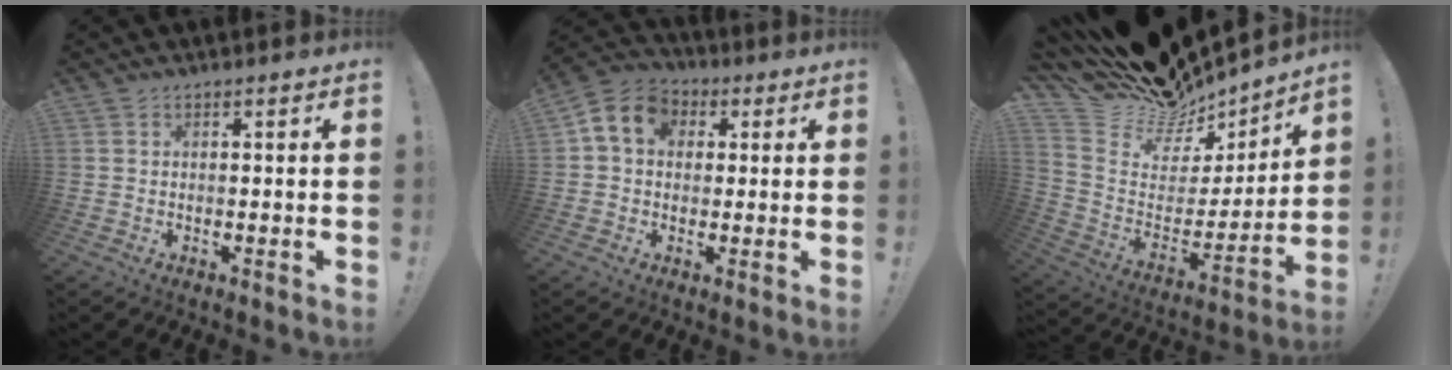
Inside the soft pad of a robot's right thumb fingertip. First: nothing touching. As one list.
[{"total": 9.6, "force": [2.4, 7.7, 5.2], "torque": [-0.080, 0.007, 0.050]}, {"total": 15.1, "force": [13.7, 5.9, 2.7], "torque": [-0.067, -0.113, 0.252]}]